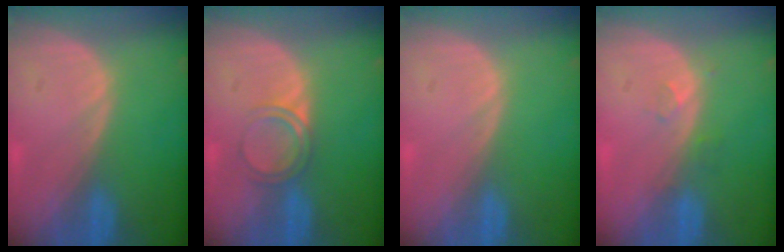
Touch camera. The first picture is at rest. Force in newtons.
{"total": 3.0, "press": 3.0, "slide": 0.3}
{"total": 0.0}
{"total": 1.9, "press": 1.6, "slide": 1.0}